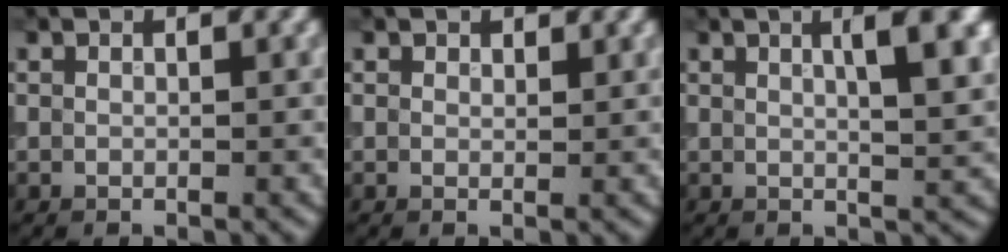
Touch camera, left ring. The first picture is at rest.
{"total": 0.8, "force": [0.6, 0.4, 0.1], "torque": [-0.001, -0.003, 0.008]}
{"total": 5.5, "force": [1.8, 1.5, 4.9], "torque": [-0.045, 0.010, 0.018]}